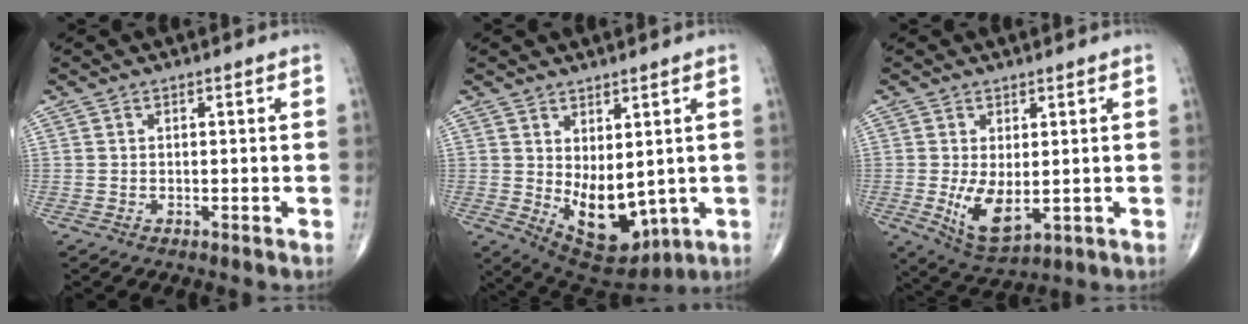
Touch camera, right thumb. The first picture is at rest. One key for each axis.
{"total": 11.8, "fx": -0.3, "fy": 6.4, "fz": 9.8, "tx": -0.123, "ty": -0.020, "tz": 0.028}
{"total": 7.4, "fx": -0.6, "fy": 3.6, "fz": 6.4, "tx": -0.109, "ty": -0.022, "tz": 0.004}